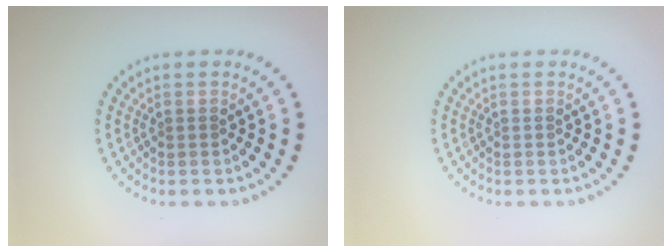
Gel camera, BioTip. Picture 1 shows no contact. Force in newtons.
{"total": 0.0}